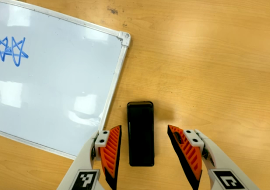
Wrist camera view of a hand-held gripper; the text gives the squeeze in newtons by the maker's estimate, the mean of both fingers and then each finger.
{"total": 0.0}